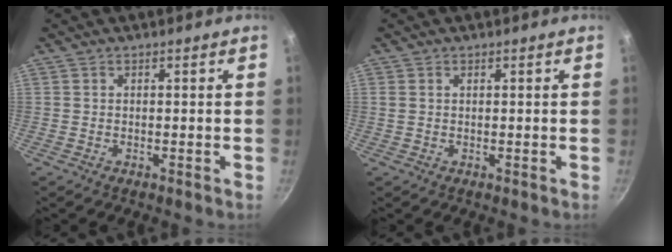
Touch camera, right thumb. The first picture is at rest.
{"total": 0.9, "force": [0.4, 0.6, 0.6], "torque": [-0.012, 0.002, 0.007]}